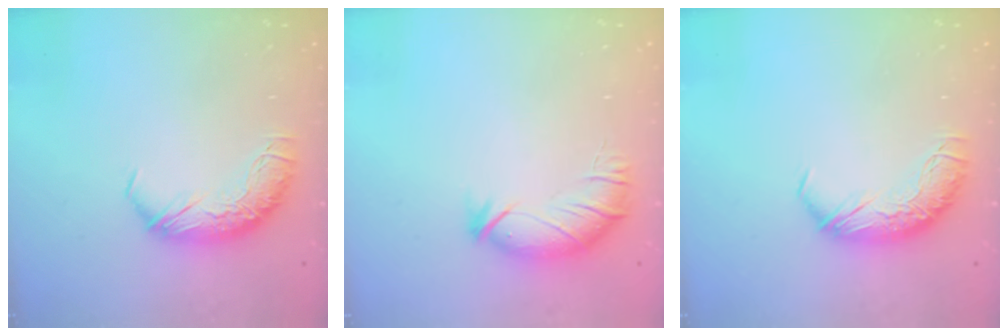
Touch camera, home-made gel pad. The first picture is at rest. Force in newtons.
{"total": 3.2, "press": 2.5, "slide": 1.9}
{"total": 0.0}